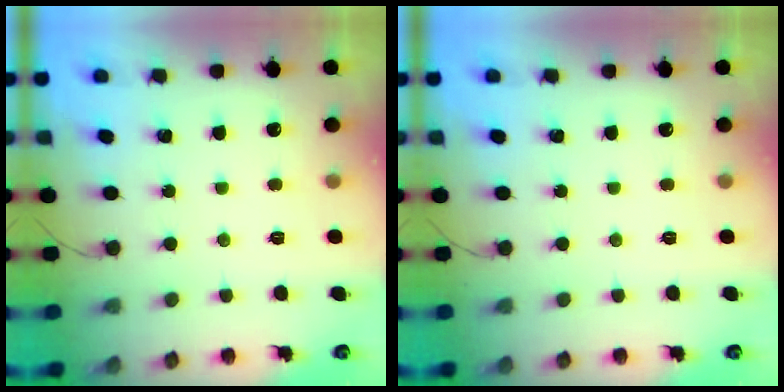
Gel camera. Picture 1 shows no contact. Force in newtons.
{"total": 0.0}